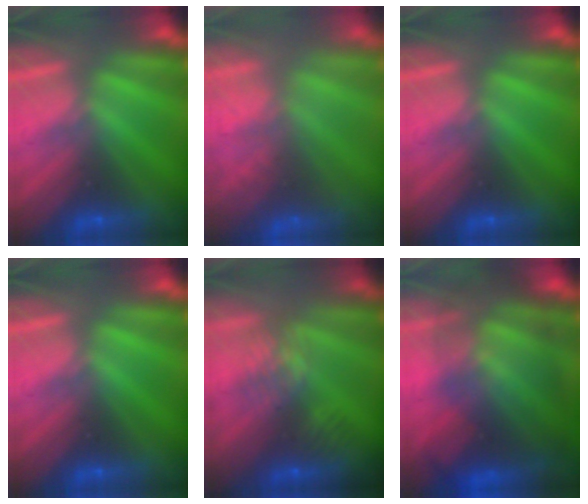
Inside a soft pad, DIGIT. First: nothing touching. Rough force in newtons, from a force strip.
{"total": 7.2}
{"total": 0.0}
{"total": 0.0}
{"total": 7.9}
{"total": 9.8}